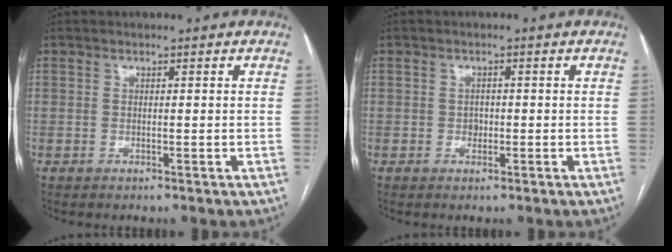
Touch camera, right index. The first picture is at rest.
{"total": 1.3, "force": [-0.2, 1.1, 0.7], "torque": [-0.009, 0.003, -0.002]}